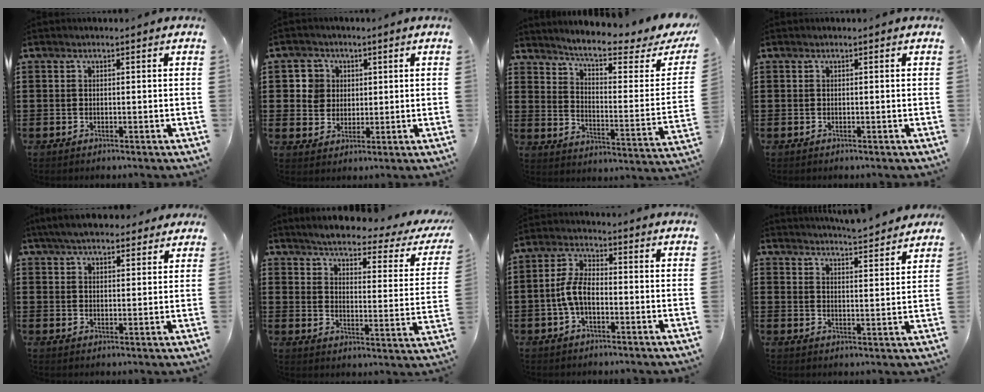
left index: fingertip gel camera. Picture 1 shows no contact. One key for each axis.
{"total": 4.6, "fx": 1.5, "fy": 4.4, "fz": 0.5, "tx": -0.025, "ty": 0.012, "tz": 0.024}
{"total": 6.5, "fx": 5.5, "fy": 0.5, "fz": 3.5, "tx": -0.083, "ty": -0.042, "tz": 0.088}
{"total": 0.0}
{"total": 5.2, "fx": 4.7, "fy": 1.2, "fz": 1.8, "tx": -0.050, "ty": -0.003, "tz": 0.089}
{"total": 3.6, "fx": 3.1, "fy": 0.0, "fz": 1.9, "tx": -0.058, "ty": -0.024, "tz": 0.043}
{"total": 5.9, "fx": -1.6, "fy": 2.9, "fz": 5.0, "tx": -0.121, "ty": -0.001, "tz": -0.038}
{"total": 4.5, "fx": 4.4, "fy": -0.3, "fz": 0.8, "tx": -0.024, "ty": -0.030, "tz": 0.076}